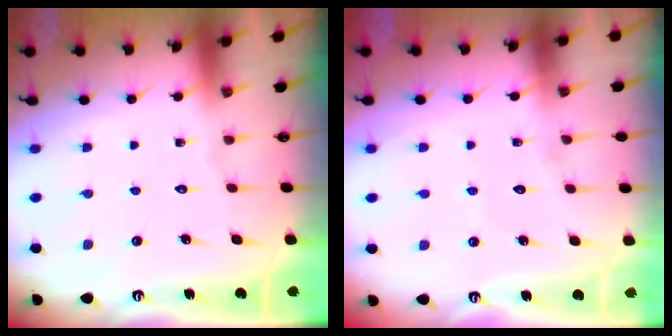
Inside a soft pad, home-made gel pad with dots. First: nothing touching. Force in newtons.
{"total": 2.3, "press": 2.3, "slide": 0.2}